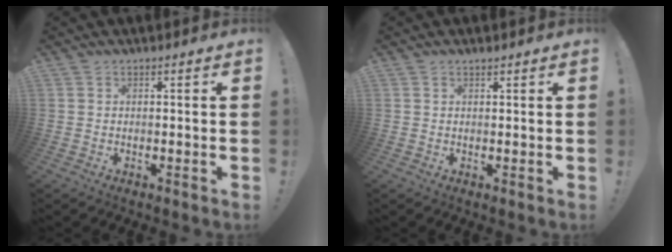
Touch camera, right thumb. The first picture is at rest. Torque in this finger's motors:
{"motor_torque": [-0.23, -0.03, 0.04, 0.23, 0.00]}